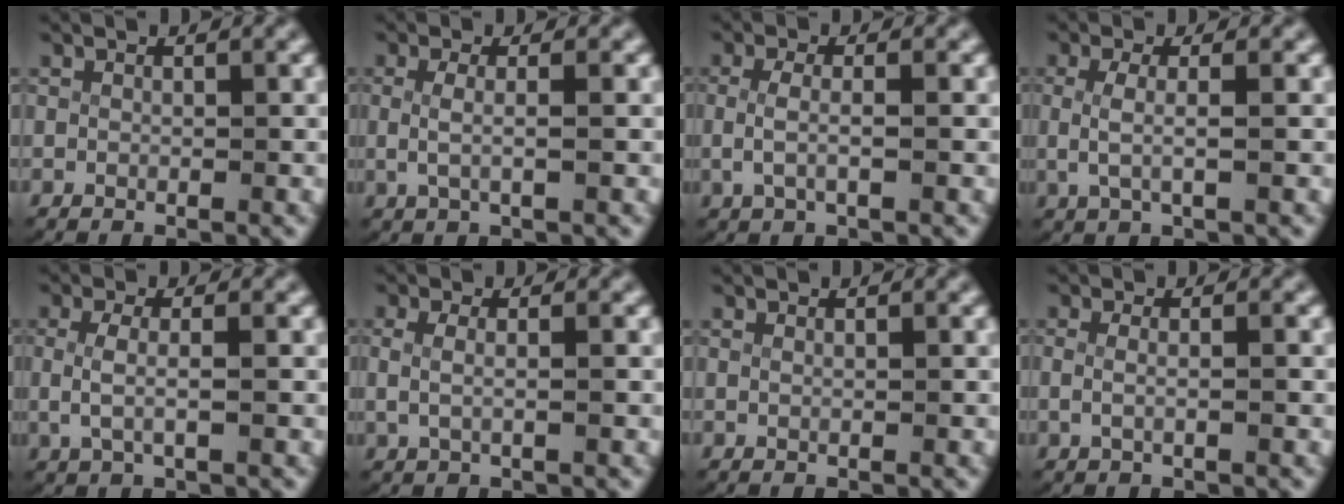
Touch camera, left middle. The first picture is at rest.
{"total": 2.3, "force": [0.0, 0.7, 2.1], "torque": [-0.055, -0.008, 0.006]}
{"total": 2.6, "force": [-0.3, 1.1, 2.3], "torque": [-0.060, -0.009, -0.001]}
{"total": 2.8, "force": [0.1, 0.9, 2.6], "torque": [-0.067, -0.007, 0.009]}
{"total": 2.9, "force": [-0.1, 1.2, 2.6], "torque": [-0.068, -0.008, 0.005]}
{"total": 2.5, "force": [0.1, 1.4, 2.0], "torque": [-0.056, -0.004, 0.005]}
{"total": 0.0}
{"total": 1.6, "force": [-0.4, 0.5, 1.4], "torque": [-0.043, -0.009, -0.003]}